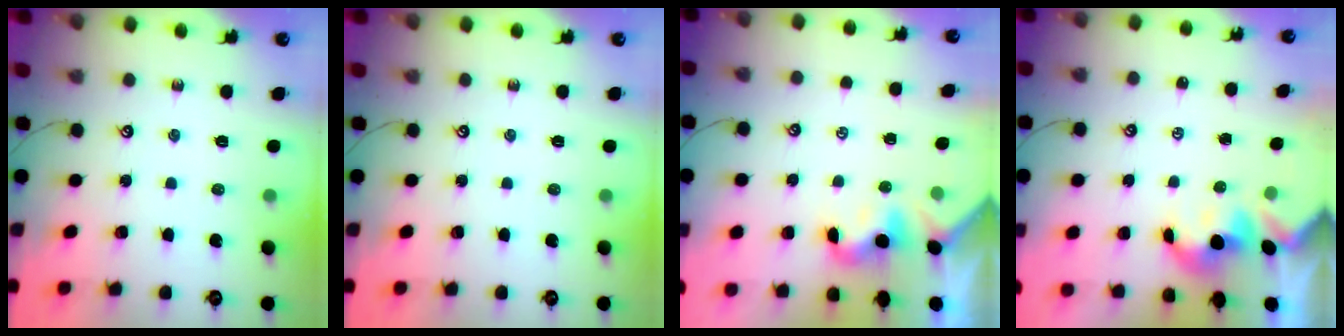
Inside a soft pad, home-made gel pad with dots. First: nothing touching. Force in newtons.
{"total": 0.0}
{"total": 1.8, "press": 1.8, "slide": 0.5}
{"total": 1.8, "press": 1.8, "slide": 0.2}